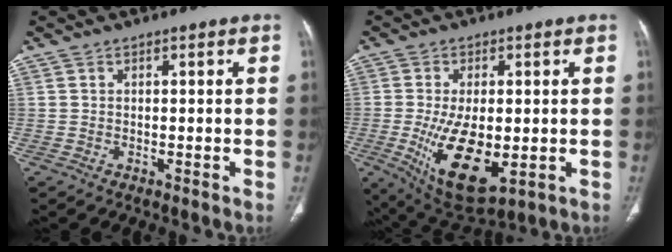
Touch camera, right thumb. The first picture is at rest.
{"total": 14.3, "force": [-2.6, 6.7, 12.3], "torque": [-0.212, -0.021, -0.022]}